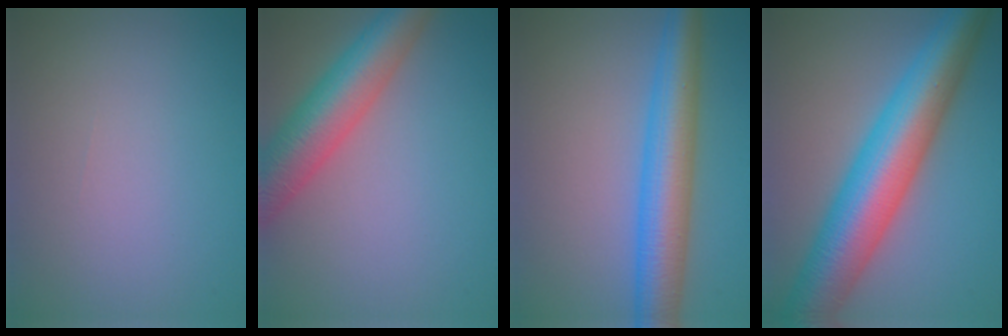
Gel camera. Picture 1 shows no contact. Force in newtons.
{"total": 7.5, "press": 7.5, "slide": 0.3}
{"total": 7.1, "press": 7.1, "slide": 0.1}
{"total": 11.2, "press": 11.2, "slide": 0.2}